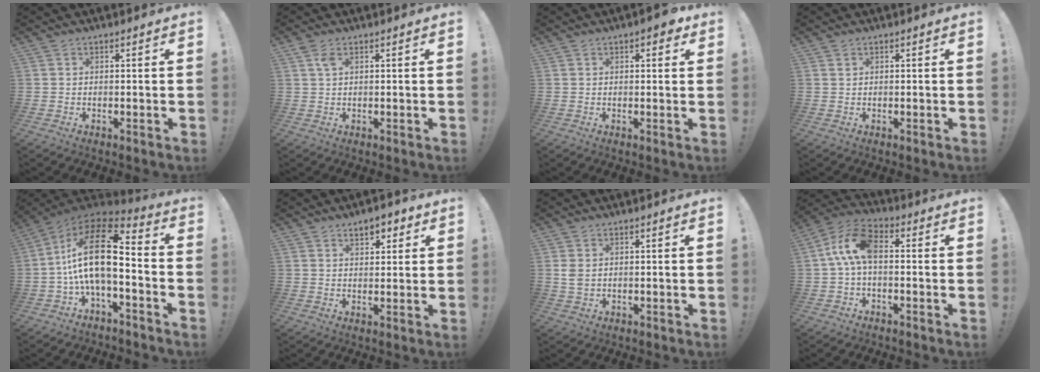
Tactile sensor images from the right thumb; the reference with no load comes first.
{"total": 2.7, "force": [1.3, 1.2, 2.0], "torque": [-0.040, 0.001, 0.022]}
{"total": 3.0, "force": [1.4, 1.4, 2.2], "torque": [-0.020, -0.004, 0.020]}
{"total": 0.6, "force": [0.4, 0.4, 0.1], "torque": [0.005, -0.002, 0.008]}
{"total": 19.4, "force": [0.3, 8.2, 17.6], "torque": [-0.316, 0.003, 0.003]}
{"total": 4.9, "force": [2.9, 2.8, 2.9], "torque": [-0.031, -0.008, 0.048]}
{"total": 2.6, "force": [0.8, 1.6, 1.8], "torque": [-0.031, 0.003, 0.014]}
{"total": 10.3, "force": [0.4, 5.2, 8.9], "torque": [-0.181, 0.008, 0.009]}